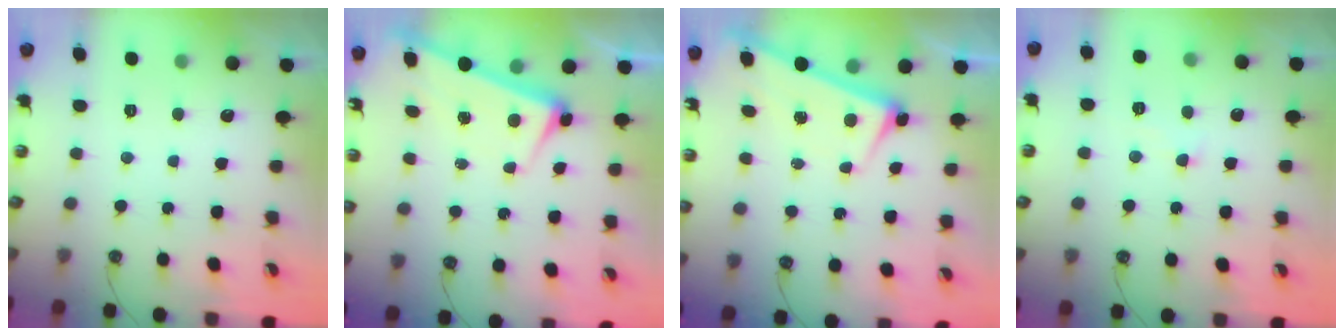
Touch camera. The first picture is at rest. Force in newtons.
{"total": 2.5, "press": 2.4, "slide": 0.6}
{"total": 2.8, "press": 2.8, "slide": 0.4}
{"total": 3.7, "press": 3.7, "slide": 0.5}